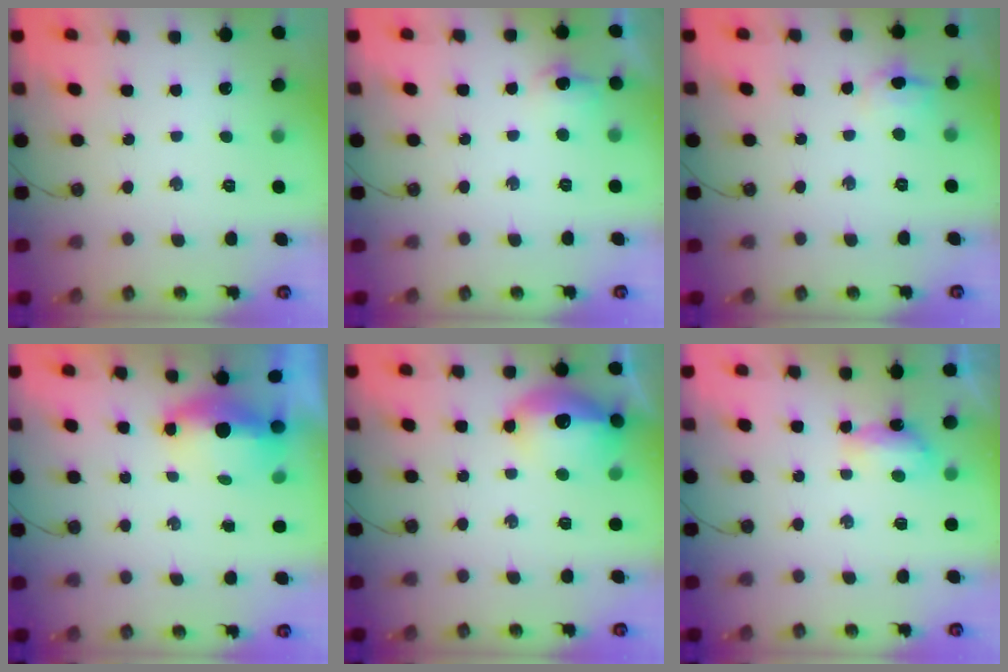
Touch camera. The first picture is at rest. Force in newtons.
{"total": 6.8, "press": 6.7, "slide": 0.7}
{"total": 5.6, "press": 5.3, "slide": 1.6}
{"total": 5.6, "press": 5.6, "slide": 0.7}
{"total": 14.8, "press": 14.7, "slide": 1.3}
{"total": 4.5, "press": 4.4, "slide": 0.8}